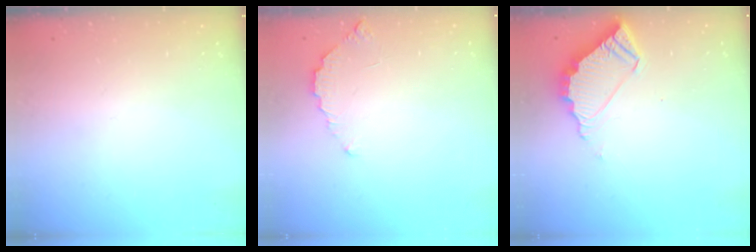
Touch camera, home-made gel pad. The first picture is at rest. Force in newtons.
{"total": 4.5, "press": 4.5, "slide": 0.3}
{"total": 7.7, "press": 7.7, "slide": 0.4}